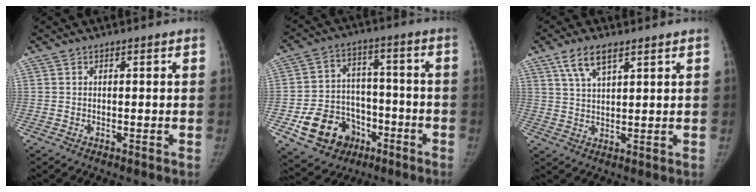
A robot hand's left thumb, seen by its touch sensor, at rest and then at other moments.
{"total": 14.8, "force": [-6.5, 11.7, 6.2], "torque": [-0.079, 0.053, -0.095]}
{"total": 6.3, "force": [3.8, 2.3, 4.4], "torque": [-0.080, -0.011, 0.075]}